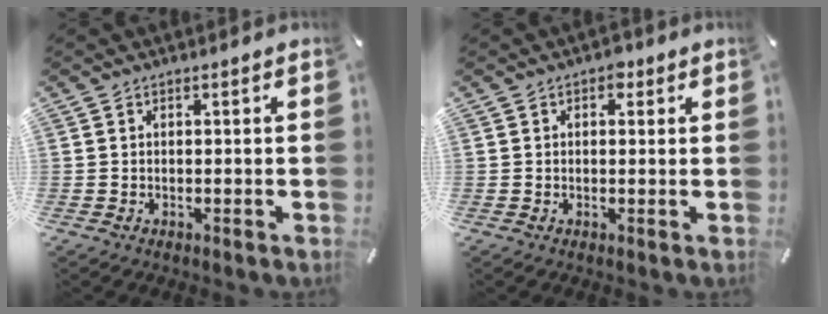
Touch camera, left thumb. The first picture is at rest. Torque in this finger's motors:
{"motor_torque": [0.14, 0.26, 0.10, -0.19, 0.03]}